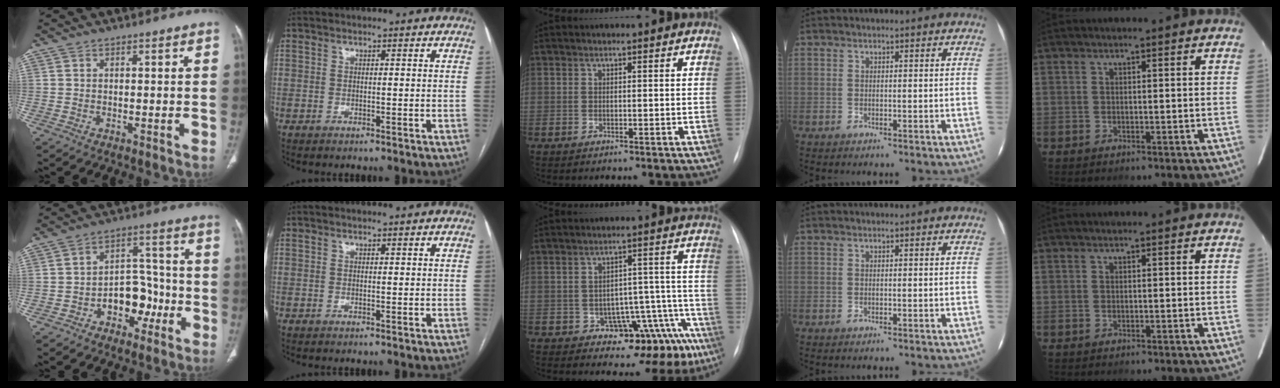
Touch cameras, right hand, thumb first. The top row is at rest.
{"thumb": {"total": 9.6, "force": [-3.7, 6.7, 5.8], "torque": [-0.044, 0.054, -0.058]}, "middle": {"total": 11.8, "force": [-7.3, 6.6, 6.4], "torque": [-0.042, 0.058, -0.093]}}